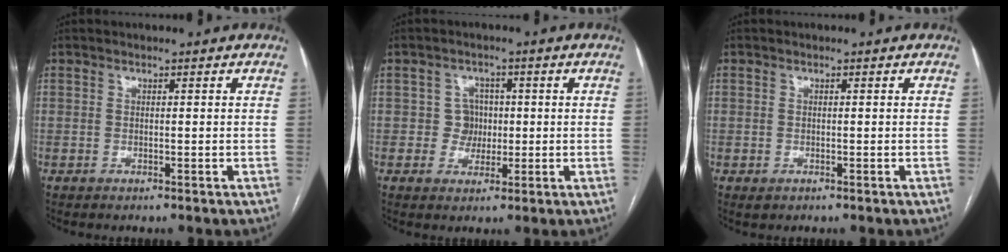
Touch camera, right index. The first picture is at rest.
{"total": 3.5, "force": [0.1, 3.4, 0.6], "torque": [0.000, 0.012, 0.004]}
{"total": 0.9, "force": [-0.2, 0.8, 0.1], "torque": [-0.001, 0.002, -0.001]}